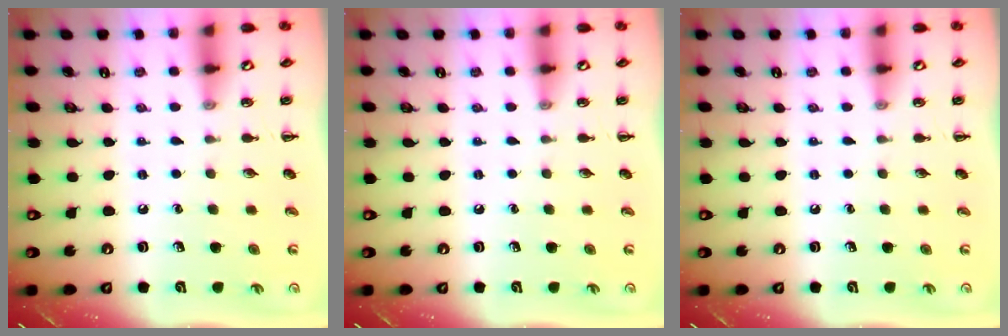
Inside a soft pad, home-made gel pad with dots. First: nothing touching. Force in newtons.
{"total": 0.0}
{"total": 0.0}